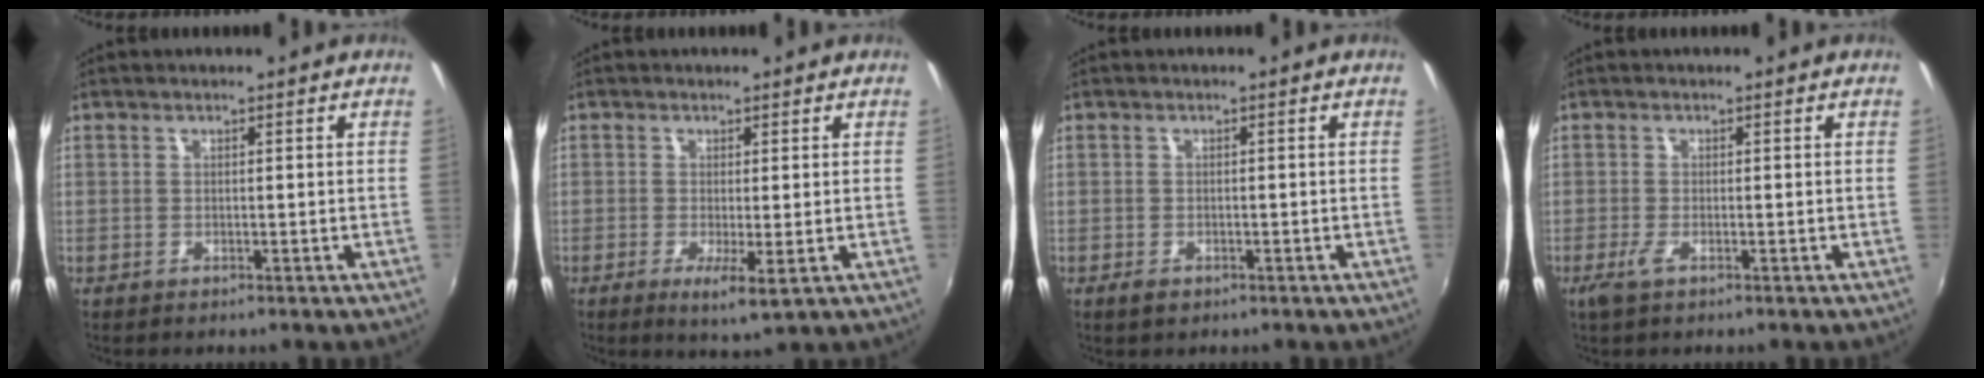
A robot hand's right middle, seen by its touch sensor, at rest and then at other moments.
{"total": 3.7, "force": [-0.8, 0.2, 3.6], "torque": [-0.071, -0.013, -0.013]}
{"total": 1.6, "force": [-1.0, 1.0, 0.9], "torque": [-0.015, -0.003, -0.017]}
{"total": 2.1, "force": [-1.1, 0.4, 1.8], "torque": [-0.037, -0.007, -0.020]}